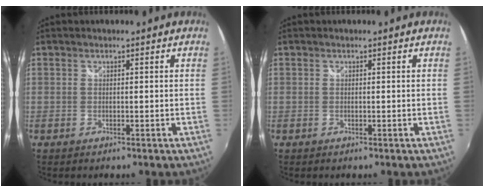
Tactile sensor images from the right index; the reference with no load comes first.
{"total": 0.0}